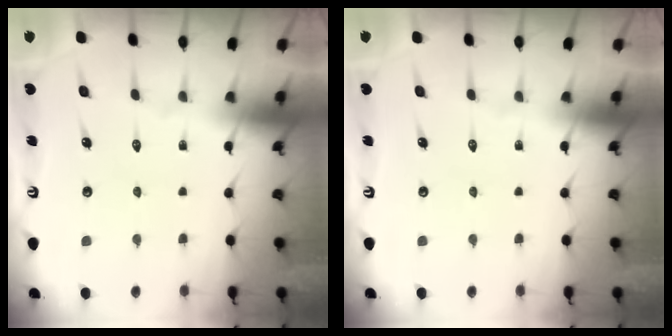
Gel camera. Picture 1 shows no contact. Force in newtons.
{"total": 0.0}